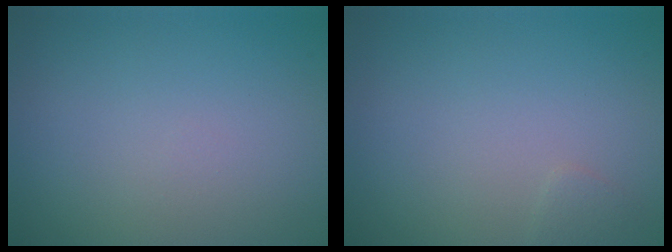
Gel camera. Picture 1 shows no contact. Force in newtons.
{"total": 0.7, "press": 0.7, "slide": 0.0}